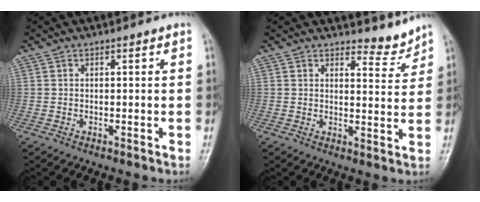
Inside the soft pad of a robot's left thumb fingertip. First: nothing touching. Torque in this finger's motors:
{"motor_torque": [-0.07, -0.24, -0.08, 0.30, -0.09]}